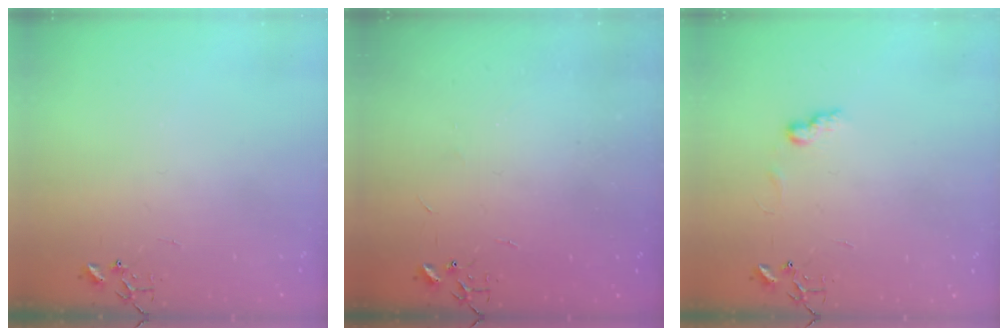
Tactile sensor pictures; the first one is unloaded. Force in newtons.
{"total": 1.9, "press": 1.9, "slide": 0.3}
{"total": 7.2, "press": 7.2, "slide": 0.2}